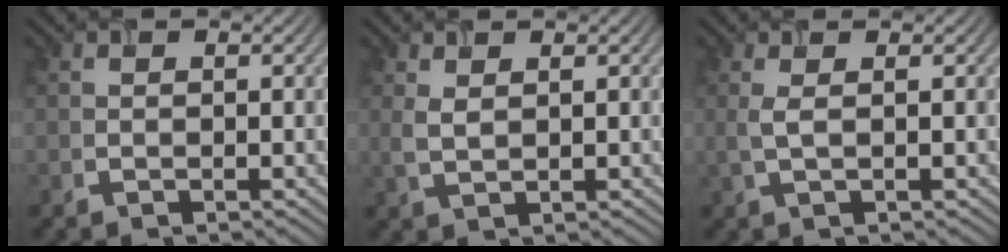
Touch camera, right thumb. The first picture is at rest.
{"total": 1.9, "force": [1.0, 0.8, 1.5], "torque": [-0.043, -0.003, 0.024]}
{"total": 1.8, "force": [0.4, 0.4, 1.7], "torque": [-0.040, 0.004, 0.008]}